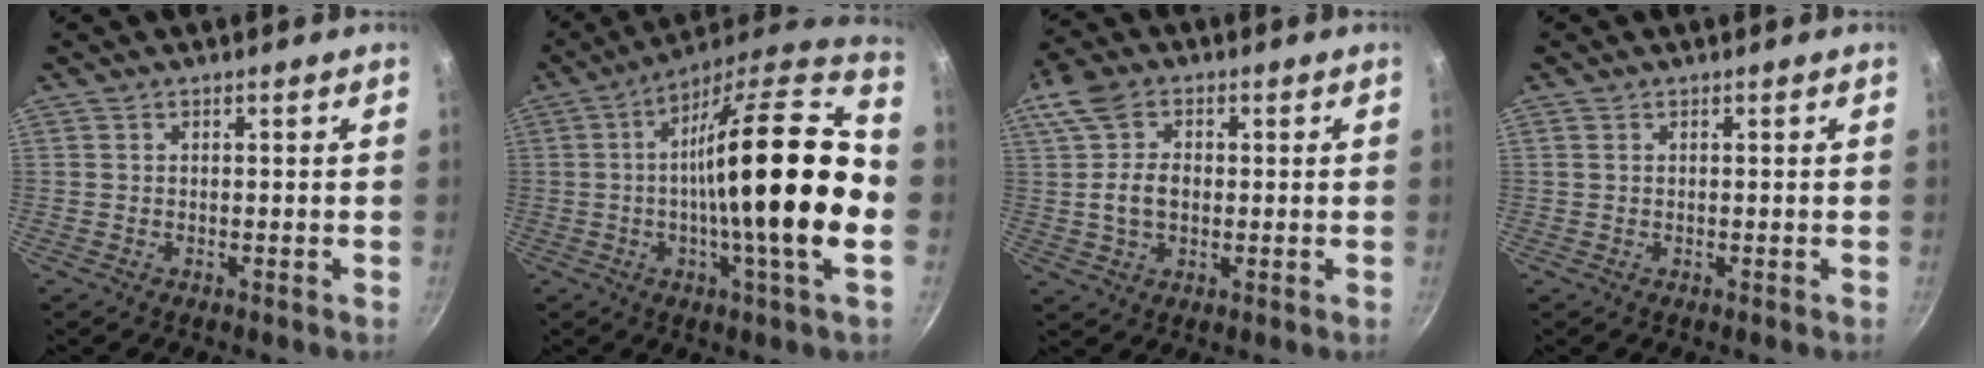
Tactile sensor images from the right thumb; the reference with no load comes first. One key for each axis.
{"total": 26.3, "fx": -2.0, "fy": 5.2, "fz": 25.7, "tx": -0.387, "ty": 0.026, "tz": -0.044}
{"total": 8.3, "fx": 0.6, "fy": 5.9, "fz": 5.9, "tx": -0.103, "ty": 0.007, "tz": 0.002}
{"total": 0.7, "fx": 0.3, "fy": 0.5, "fz": 0.4, "tx": -0.008, "ty": 0.002, "tz": 0.004}